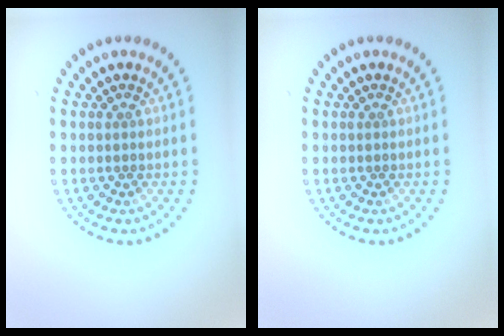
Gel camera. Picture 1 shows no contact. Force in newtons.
{"total": 0.0}